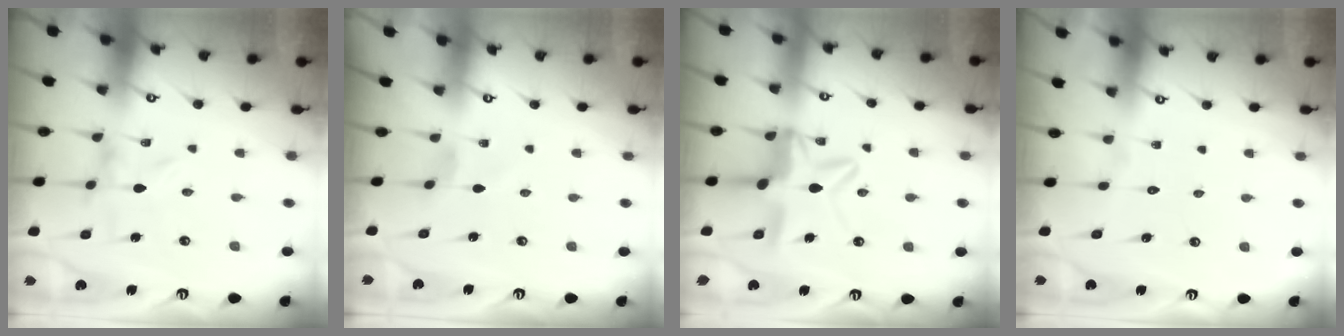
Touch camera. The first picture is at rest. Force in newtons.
{"total": 0.0}
{"total": 10.4, "press": 10.4, "slide": 1.0}
{"total": 1.5, "press": 1.5, "slide": 0.1}